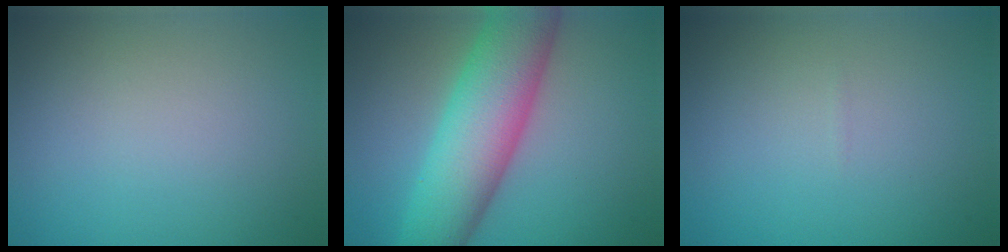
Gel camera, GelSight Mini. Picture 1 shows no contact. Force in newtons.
{"total": 9.6, "press": 9.6, "slide": 0.3}
{"total": 0.0}